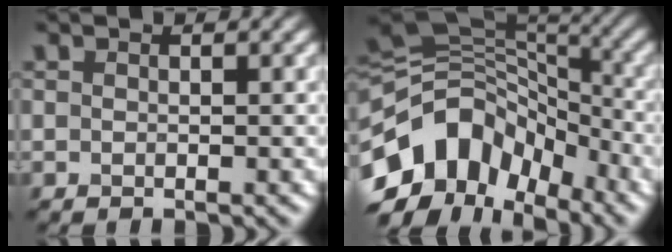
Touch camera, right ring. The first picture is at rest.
{"total": 12.6, "force": [-5.4, 8.6, 7.5], "torque": [-0.154, 0.026, -0.116]}